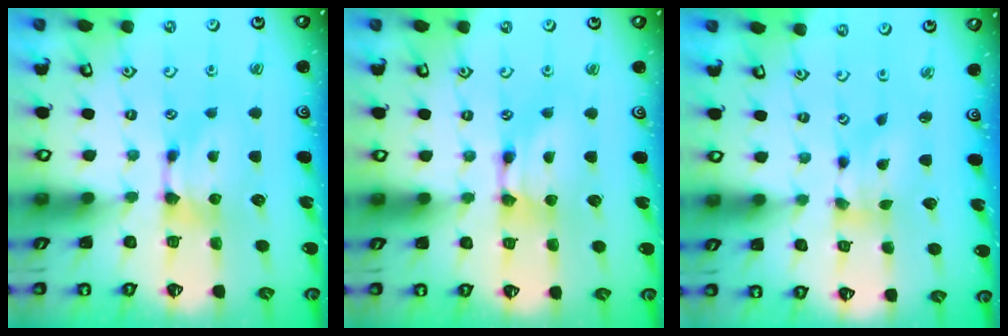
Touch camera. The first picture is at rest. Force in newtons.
{"total": 1.8, "press": 1.8, "slide": 0.2}
{"total": 2.7, "press": 2.3, "slide": 1.4}